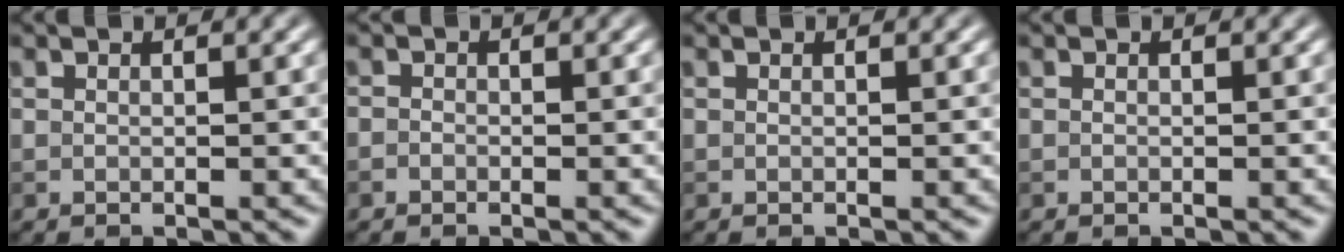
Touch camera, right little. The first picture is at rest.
{"total": 0.5, "force": [-0.3, 0.3, 0.1], "torque": [0.001, -0.003, -0.008]}
{"total": 0.0}
{"total": 0.0}